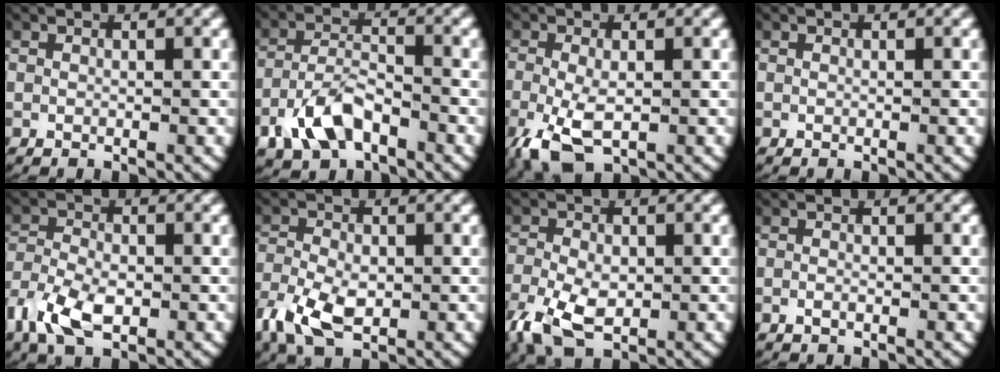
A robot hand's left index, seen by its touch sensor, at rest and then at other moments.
{"total": 5.1, "force": [-3.2, 2.7, 3.0], "torque": [-0.057, -0.009, -0.054]}
{"total": 4.9, "force": [-2.3, 2.5, 3.4], "torque": [-0.094, -0.027, -0.024]}
{"total": 0.0}
{"total": 5.0, "force": [-2.3, 3.1, 3.1], "torque": [-0.086, -0.027, -0.028]}
{"total": 5.5, "force": [-2.5, 3.4, 3.5], "torque": [-0.089, -0.027, -0.030]}
{"total": 5.7, "force": [-2.6, 3.6, 3.6], "torque": [-0.092, -0.027, -0.029]}
{"total": 0.8, "force": [-0.6, 0.4, 0.4], "torque": [-0.013, -0.002, -0.011]}